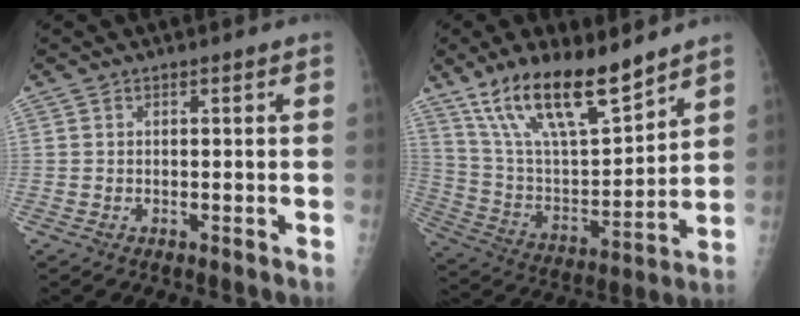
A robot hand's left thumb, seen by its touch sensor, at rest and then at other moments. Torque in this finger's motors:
{"motor_torque": [0.46, 0.44, 1.26, -1.51, 0.17]}